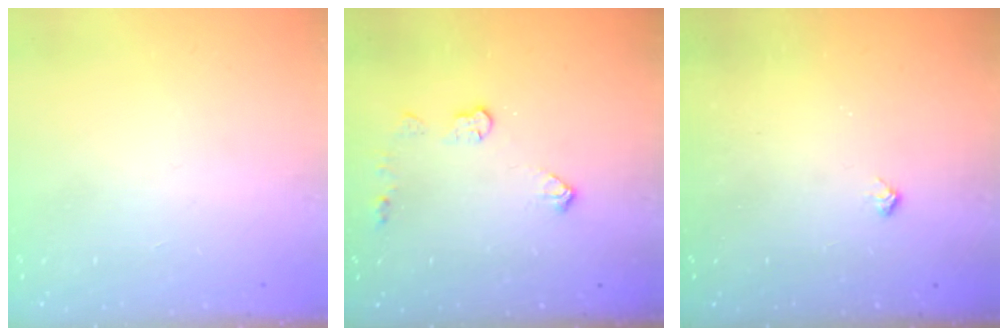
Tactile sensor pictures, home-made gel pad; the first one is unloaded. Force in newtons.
{"total": 6.4, "press": 6.4, "slide": 0.2}
{"total": 6.2, "press": 6.1, "slide": 0.7}